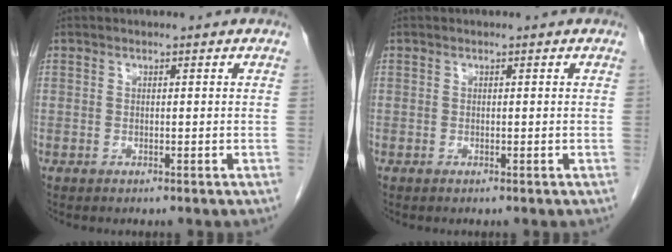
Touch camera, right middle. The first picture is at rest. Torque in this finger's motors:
{"motor_torque": [0.73, -0.26, 0.19, 0.06]}